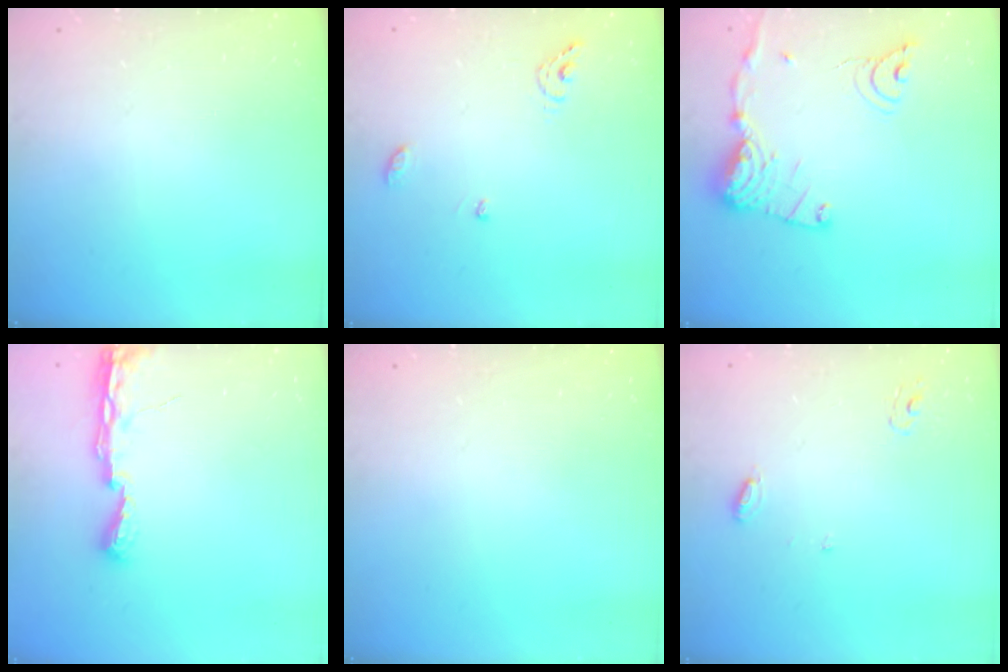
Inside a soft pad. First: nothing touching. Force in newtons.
{"total": 6.8, "press": 6.8, "slide": 0.5}
{"total": 15.3, "press": 15.3, "slide": 1.2}
{"total": 8.0, "press": 8.0, "slide": 0.8}
{"total": 0.0}
{"total": 4.9, "press": 4.9, "slide": 0.3}